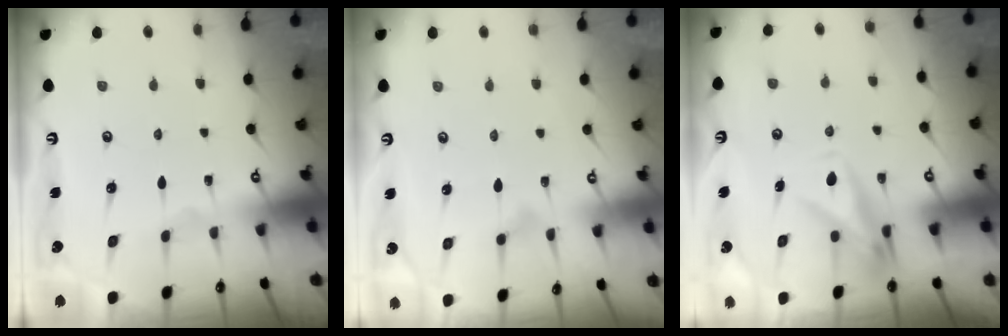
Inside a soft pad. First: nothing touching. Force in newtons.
{"total": 7.0, "press": 7.0, "slide": 0.3}
{"total": 8.8, "press": 8.6, "slide": 1.7}